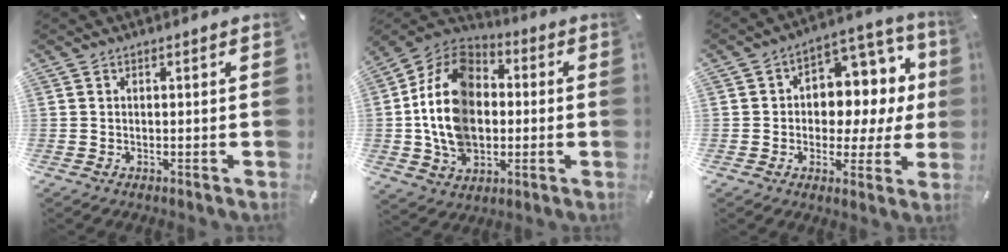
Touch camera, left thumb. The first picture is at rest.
{"total": 17.8, "force": [-0.9, 13.6, 11.4], "torque": [-0.250, 0.017, -0.019]}
{"total": 10.0, "force": [1.0, 8.1, 5.8], "torque": [-0.062, -0.018, 0.019]}